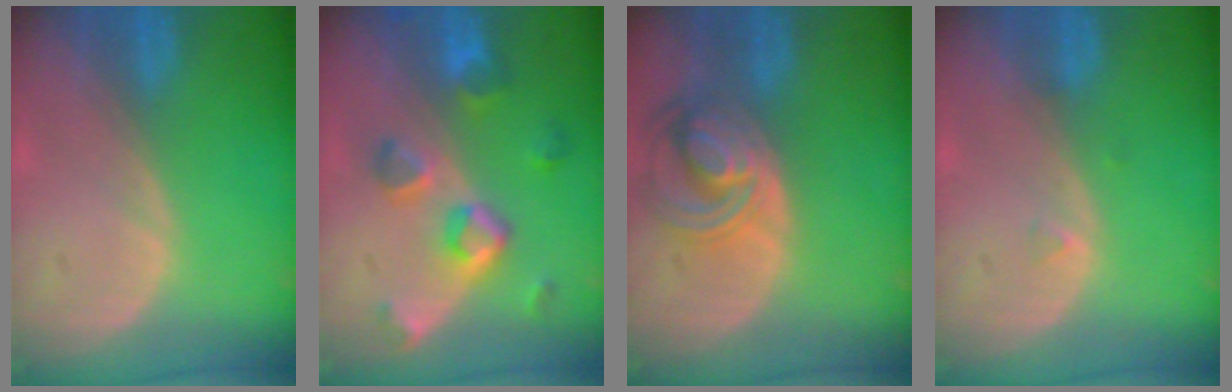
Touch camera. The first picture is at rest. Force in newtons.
{"total": 7.7, "press": 7.0, "slide": 3.3}
{"total": 8.2, "press": 7.2, "slide": 4.1}
{"total": 0.7, "press": 0.7, "slide": 0.2}